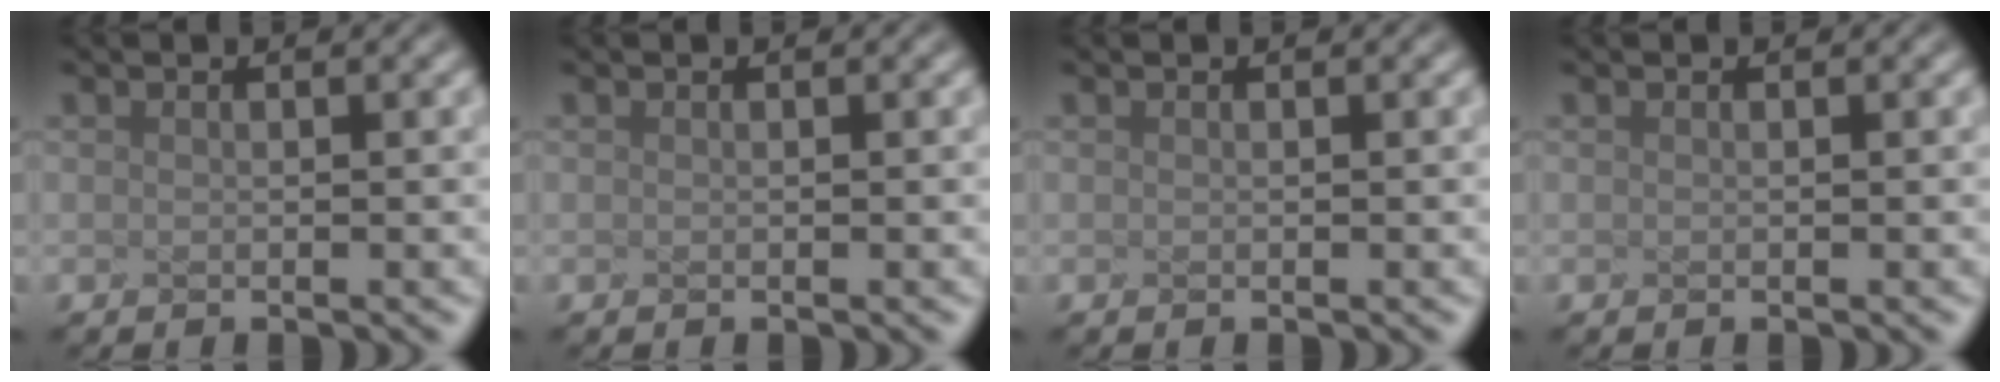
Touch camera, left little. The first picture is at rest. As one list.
[{"total": 0.0}, {"total": 0.0}, {"total": 0.0}]